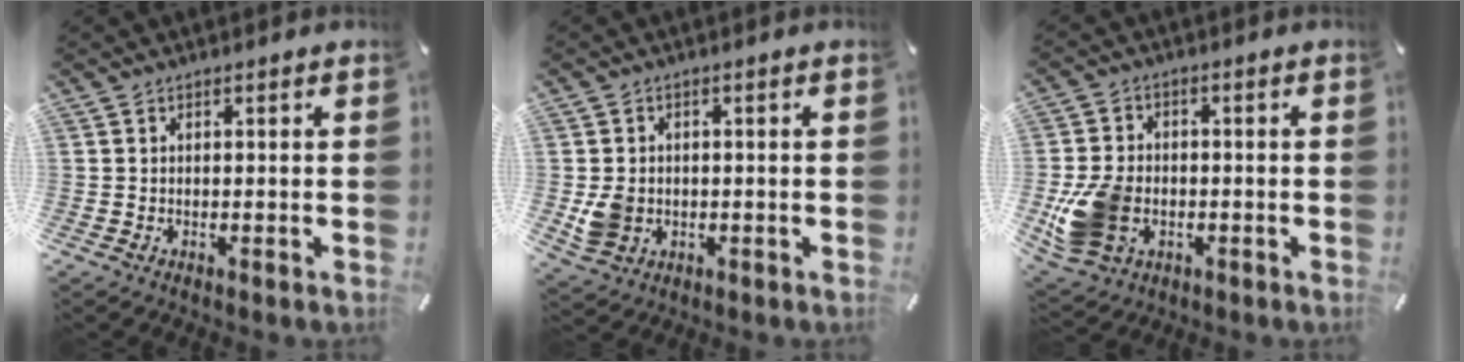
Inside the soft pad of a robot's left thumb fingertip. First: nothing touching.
{"total": 5.6, "force": [-0.7, 4.9, 2.5], "torque": [-0.043, 0.002, -0.011]}
{"total": 12.2, "force": [-2.8, 9.3, 7.4], "torque": [-0.169, 0.007, -0.048]}